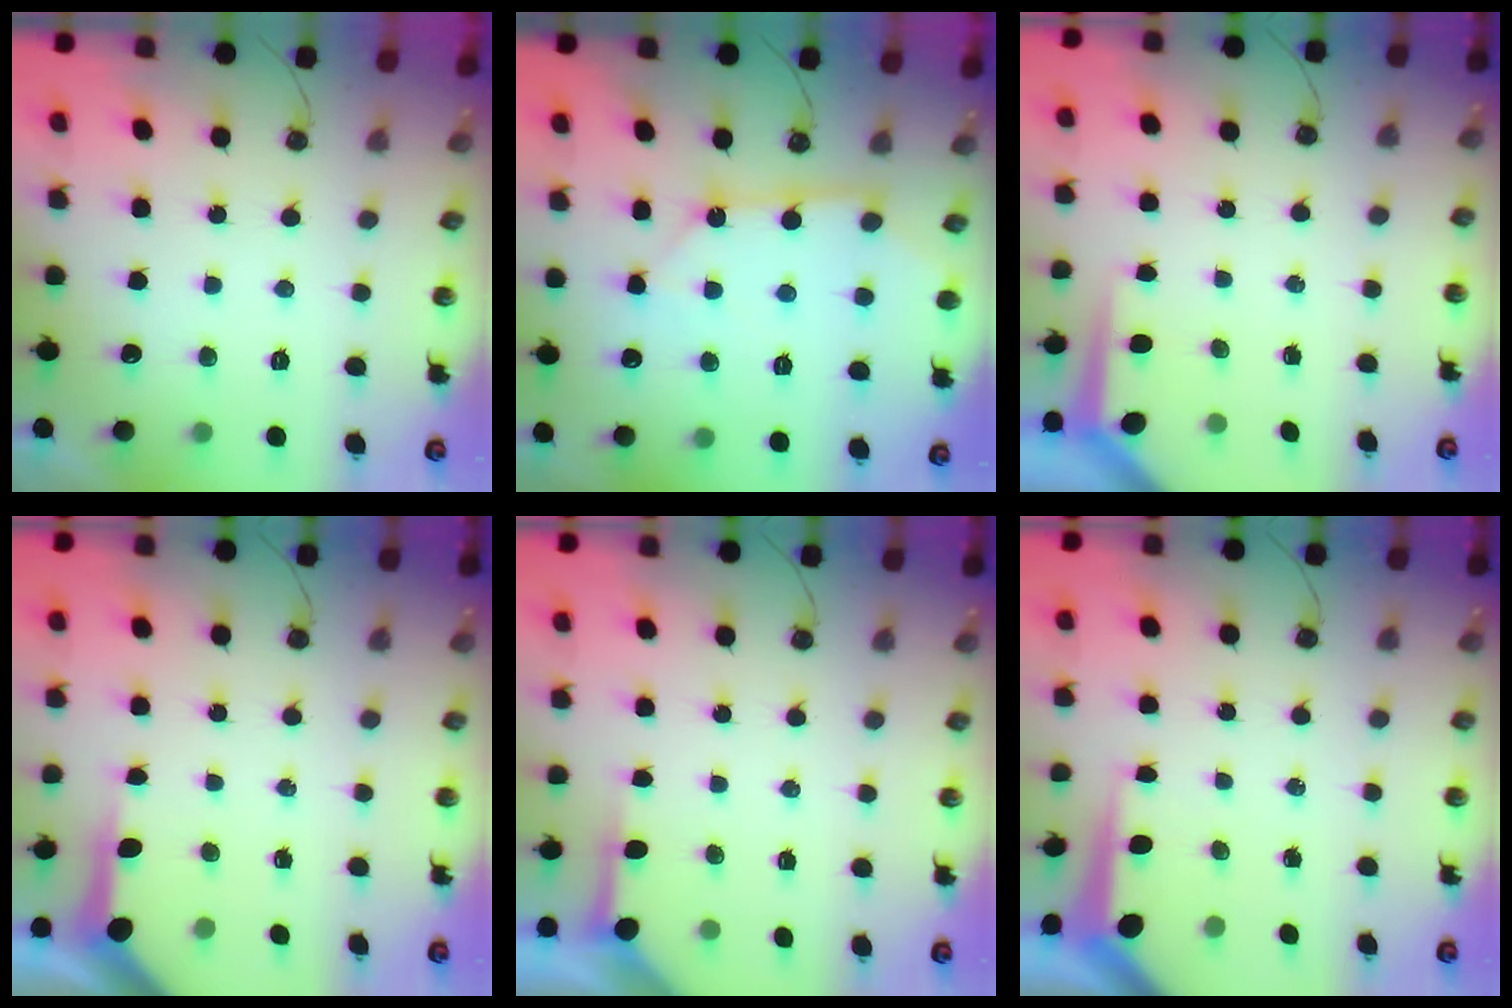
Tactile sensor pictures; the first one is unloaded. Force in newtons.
{"total": 11.3, "press": 11.2, "slide": 1.2}
{"total": 4.0, "press": 4.0, "slide": 0.3}
{"total": 4.9, "press": 4.9, "slide": 0.3}
{"total": 3.6, "press": 3.5, "slide": 0.5}
{"total": 5.9, "press": 5.9, "slide": 0.4}